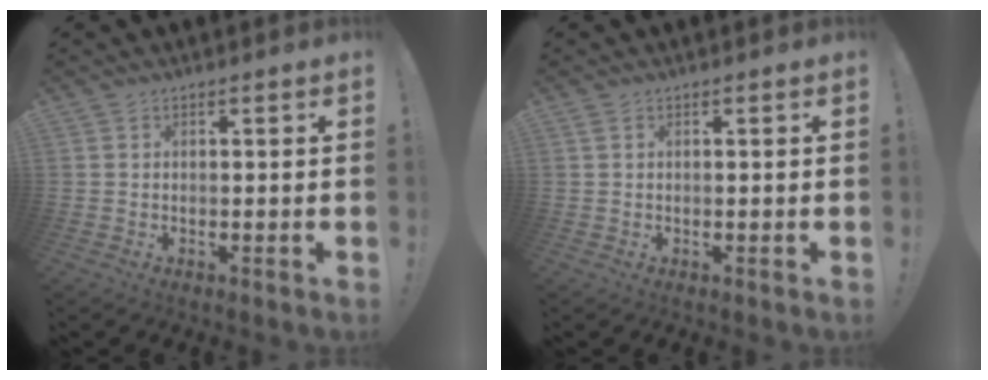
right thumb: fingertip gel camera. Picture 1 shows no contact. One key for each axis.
{"total": 0.7, "fx": 0.4, "fy": 0.1, "fz": 0.5, "tx": -0.011, "ty": 0.000, "tz": 0.007}